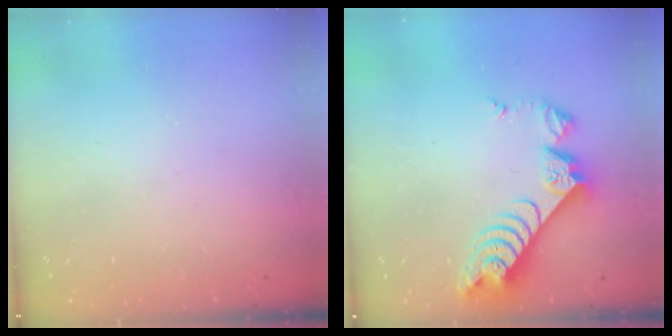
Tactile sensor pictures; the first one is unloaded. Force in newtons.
{"total": 10.1, "press": 10.0, "slide": 1.0}